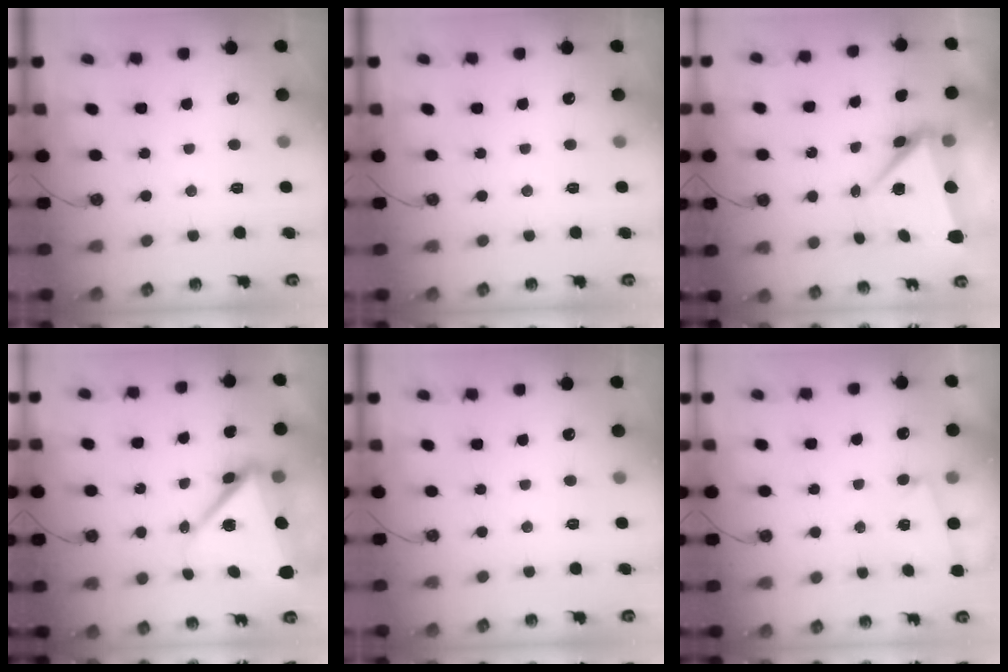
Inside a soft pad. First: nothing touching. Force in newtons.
{"total": 0.0}
{"total": 12.2, "press": 8.5, "slide": 8.7}
{"total": 12.4, "press": 12.3, "slide": 1.5}
{"total": 0.0}
{"total": 2.1, "press": 1.7, "slide": 1.3}